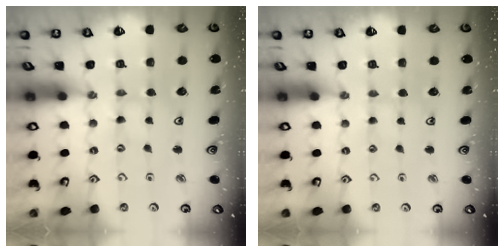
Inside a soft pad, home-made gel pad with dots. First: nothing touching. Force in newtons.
{"total": 0.0}